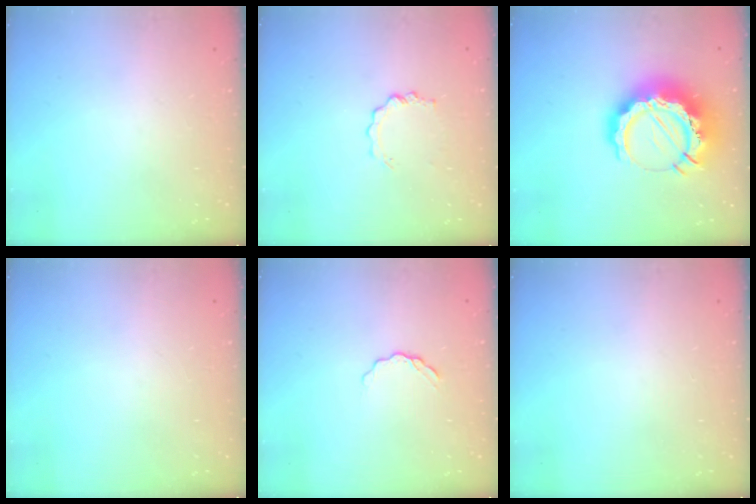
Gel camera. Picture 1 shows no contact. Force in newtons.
{"total": 3.0, "press": 3.0, "slide": 0.3}
{"total": 17.9, "press": 17.8, "slide": 2.2}
{"total": 0.0}
{"total": 3.2, "press": 3.1, "slide": 0.4}
{"total": 0.0}